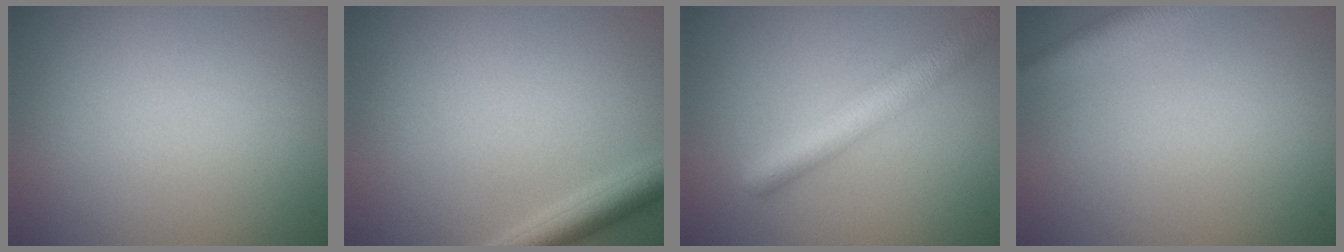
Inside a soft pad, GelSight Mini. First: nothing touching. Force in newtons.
{"total": 3.1, "press": 3.1, "slide": 0.2}
{"total": 4.9, "press": 4.9, "slide": 0.2}
{"total": 2.9, "press": 2.9, "slide": 0.2}